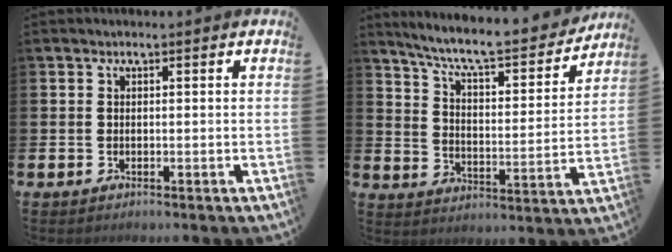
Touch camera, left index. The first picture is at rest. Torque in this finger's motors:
{"motor_torque": [0.07, -0.54, 0.54, 0.21]}